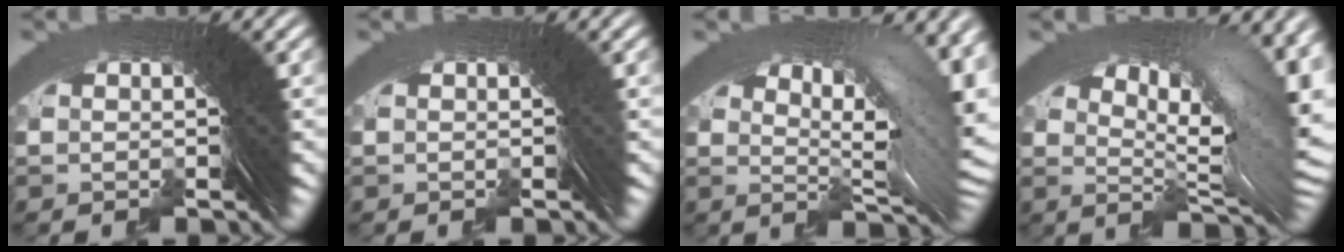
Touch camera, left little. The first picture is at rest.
{"total": 0.0}
{"total": 8.1, "force": [1.6, 2.5, 7.5], "torque": [-0.074, 0.005, 0.027]}
{"total": 9.2, "force": [2.1, 3.0, 8.4], "torque": [-0.090, 0.009, 0.035]}